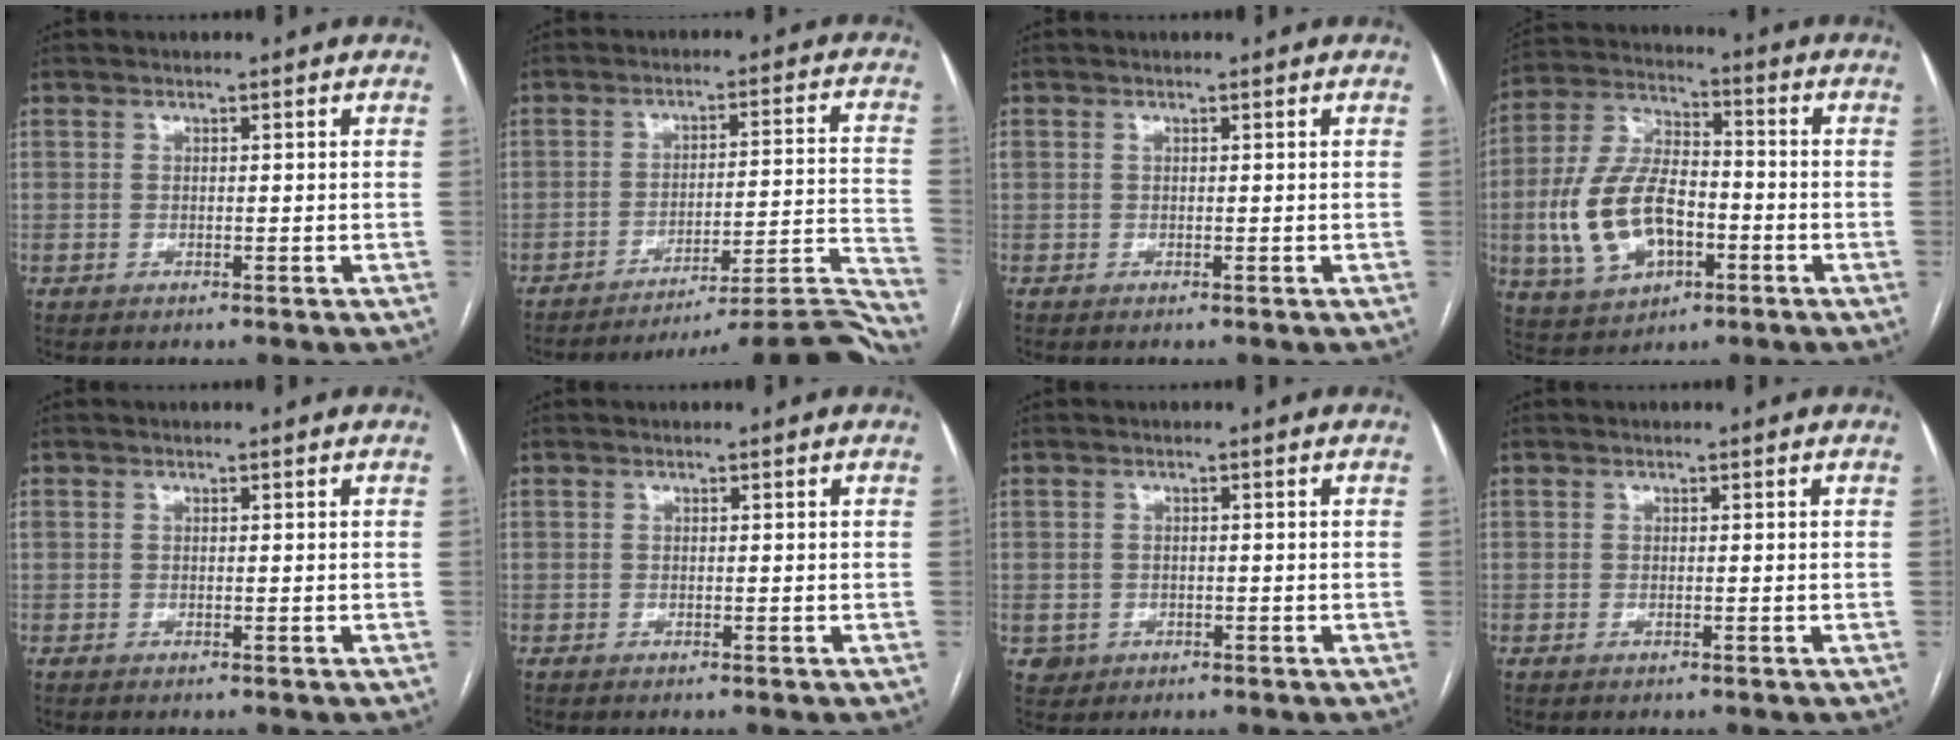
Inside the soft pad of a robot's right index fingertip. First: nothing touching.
{"total": 22.8, "force": [-22.0, -1.8, 5.7], "torque": [0.014, 0.013, -0.281]}
{"total": 1.0, "force": [0.4, 0.7, 0.6], "torque": [-0.019, 0.014, 0.010]}
{"total": 14.6, "force": [-3.5, 7.9, 11.8], "torque": [-0.260, 0.014, -0.057]}
{"total": 0.7, "force": [0.2, 0.6, 0.4], "torque": [-0.013, 0.015, 0.007]}
{"total": 0.0}
{"total": 2.3, "force": [-0.7, 2.2, 0.3], "torque": [0.001, 0.006, -0.004]}
{"total": 0.0}